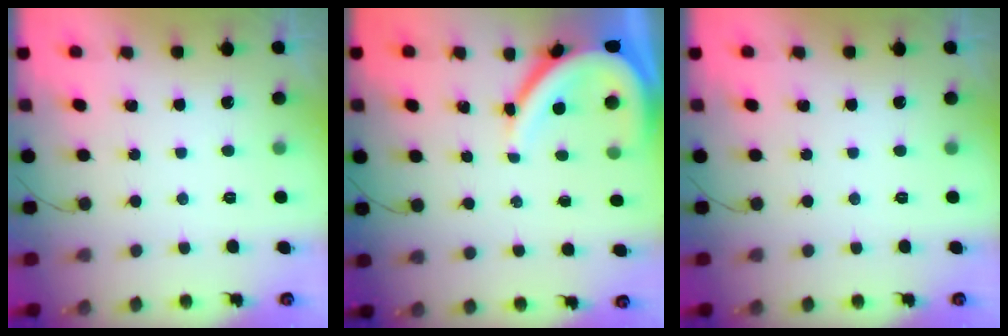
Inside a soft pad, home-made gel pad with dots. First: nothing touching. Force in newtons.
{"total": 8.8, "press": 8.8, "slide": 0.8}
{"total": 0.0}